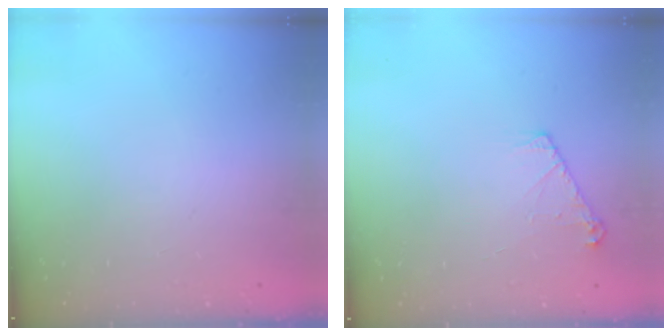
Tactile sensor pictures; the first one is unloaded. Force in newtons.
{"total": 6.0, "press": 6.0, "slide": 0.7}